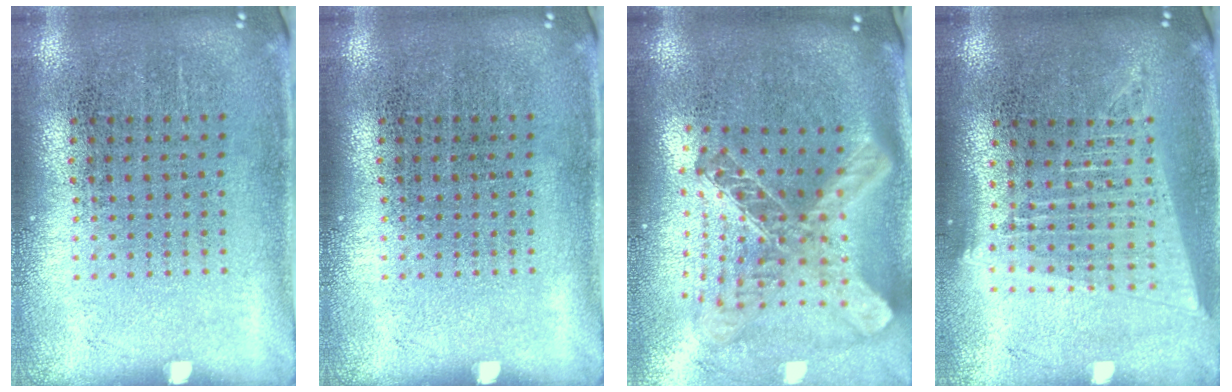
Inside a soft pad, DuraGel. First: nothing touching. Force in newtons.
{"total": 0.0}
{"total": 2.8, "press": 2.1, "slide": 1.9}
{"total": 1.8, "press": 1.6, "slide": 0.8}